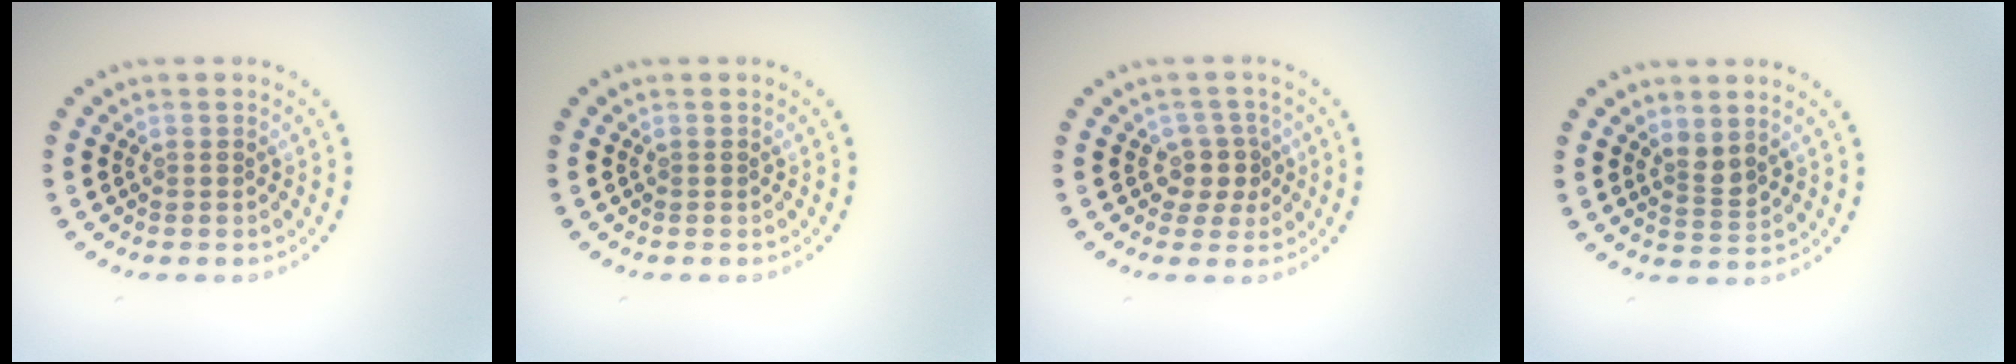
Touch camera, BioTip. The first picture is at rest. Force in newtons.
{"total": 0.0}
{"total": 2.2, "press": 1.7, "slide": 1.4}
{"total": 1.7, "press": 1.3, "slide": 1.1}